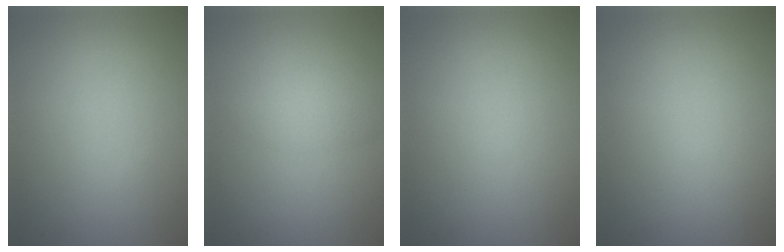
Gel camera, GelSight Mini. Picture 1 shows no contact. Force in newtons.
{"total": 2.0, "press": 2.0, "slide": 0.0}
{"total": 0.0}
{"total": 0.0}